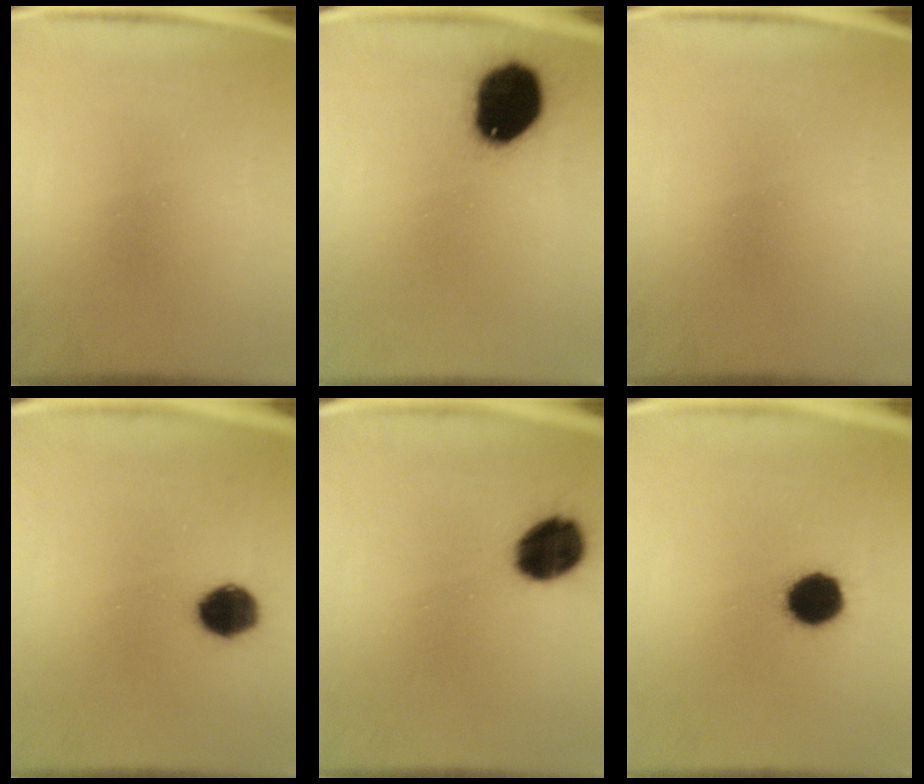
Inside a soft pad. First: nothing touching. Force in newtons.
{"total": 16.3}
{"total": 0.0}
{"total": 8.3}
{"total": 11.7}
{"total": 10.5}